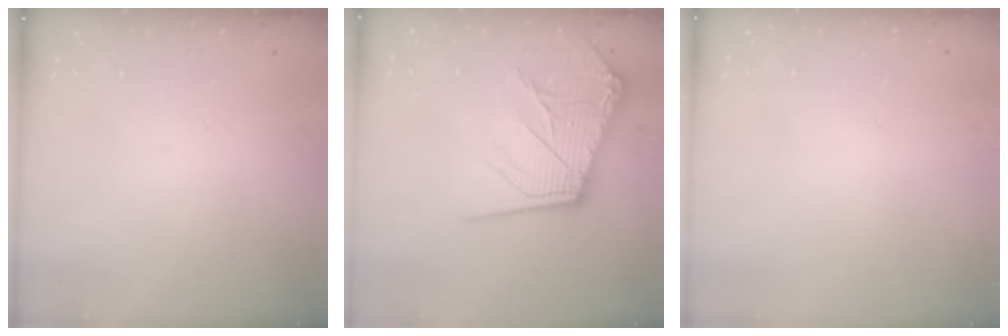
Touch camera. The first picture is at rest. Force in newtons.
{"total": 14.8, "press": 14.7, "slide": 2.0}
{"total": 0.7, "press": 0.3, "slide": 0.7}